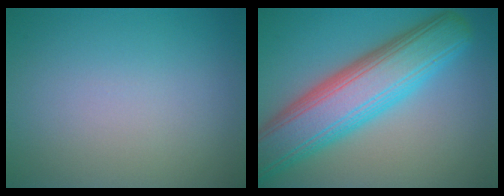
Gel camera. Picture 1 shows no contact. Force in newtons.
{"total": 9.9, "press": 9.8, "slide": 0.6}